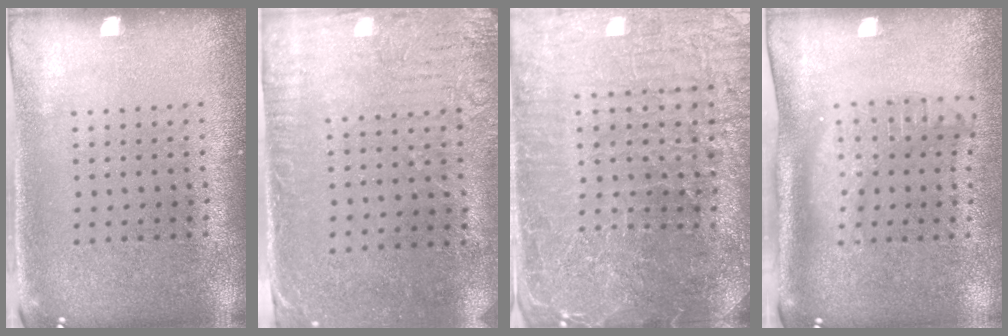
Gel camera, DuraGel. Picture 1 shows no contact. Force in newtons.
{"total": 3.2, "press": 2.5, "slide": 2.0}
{"total": 4.5, "press": 4.4, "slide": 1.1}
{"total": 1.9, "press": 1.5, "slide": 1.2}